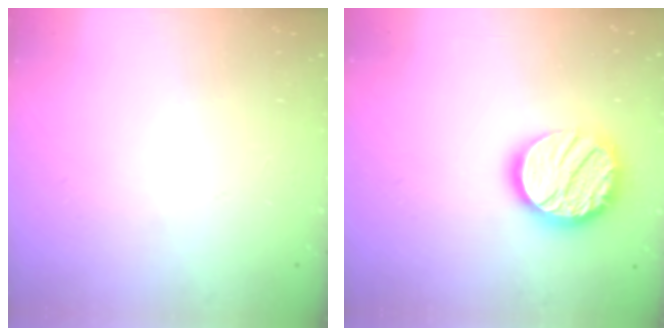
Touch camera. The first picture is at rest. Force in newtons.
{"total": 18.1, "press": 18.1, "slide": 1.3}